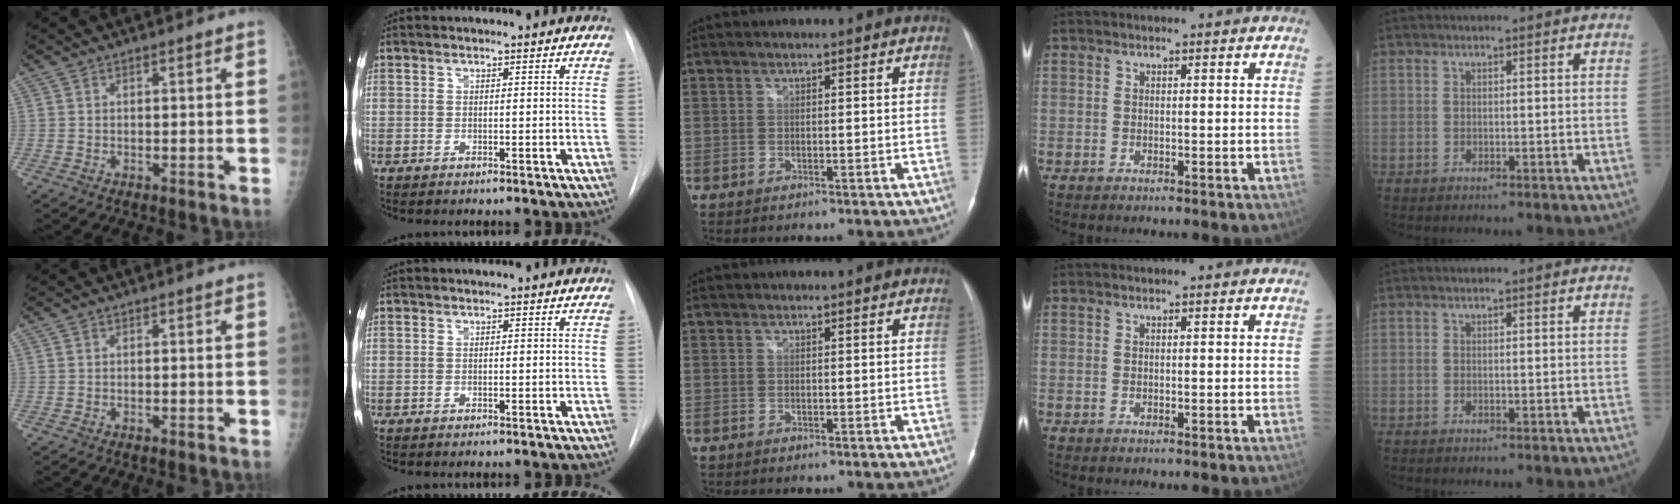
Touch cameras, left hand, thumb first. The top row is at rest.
{}